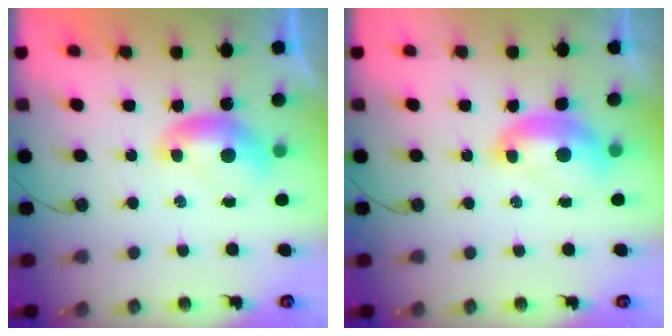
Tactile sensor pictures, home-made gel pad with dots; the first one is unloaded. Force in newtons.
{"total": 2.3, "press": 2.3, "slide": 0.6}